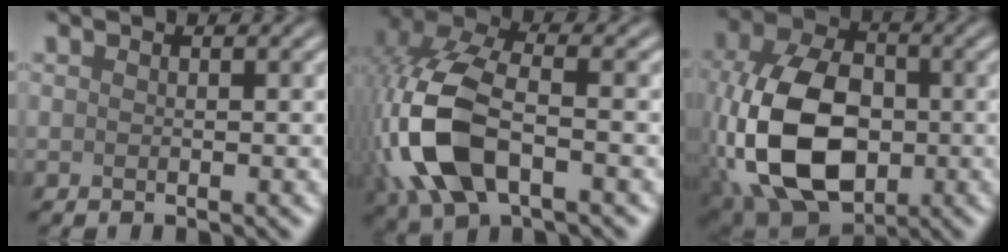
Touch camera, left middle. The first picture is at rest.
{"total": 10.5, "force": [-2.9, 5.6, 8.4], "torque": [-0.208, 0.005, -0.067]}
{"total": 13.8, "force": [-2.5, 9.2, 10.0], "torque": [-0.226, -0.008, -0.057]}